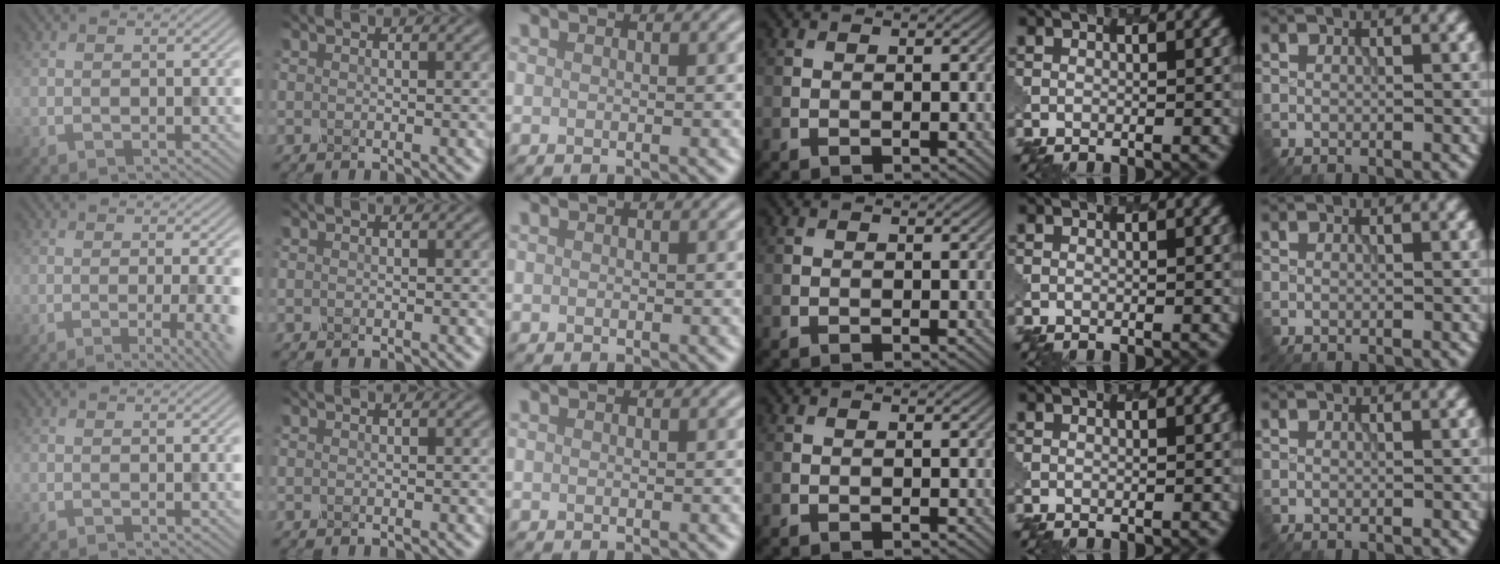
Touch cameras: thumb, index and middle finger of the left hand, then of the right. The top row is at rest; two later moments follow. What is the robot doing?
{"motion": "dispense", "object": "spray bottle"}